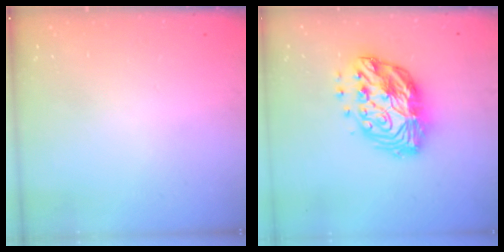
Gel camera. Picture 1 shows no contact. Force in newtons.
{"total": 15.7, "press": 15.6, "slide": 1.2}